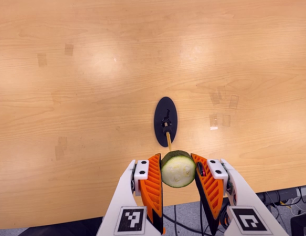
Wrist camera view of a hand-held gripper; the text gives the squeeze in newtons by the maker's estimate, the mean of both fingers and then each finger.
{"total": 12.4, "left": 12.9, "right": 12.0}